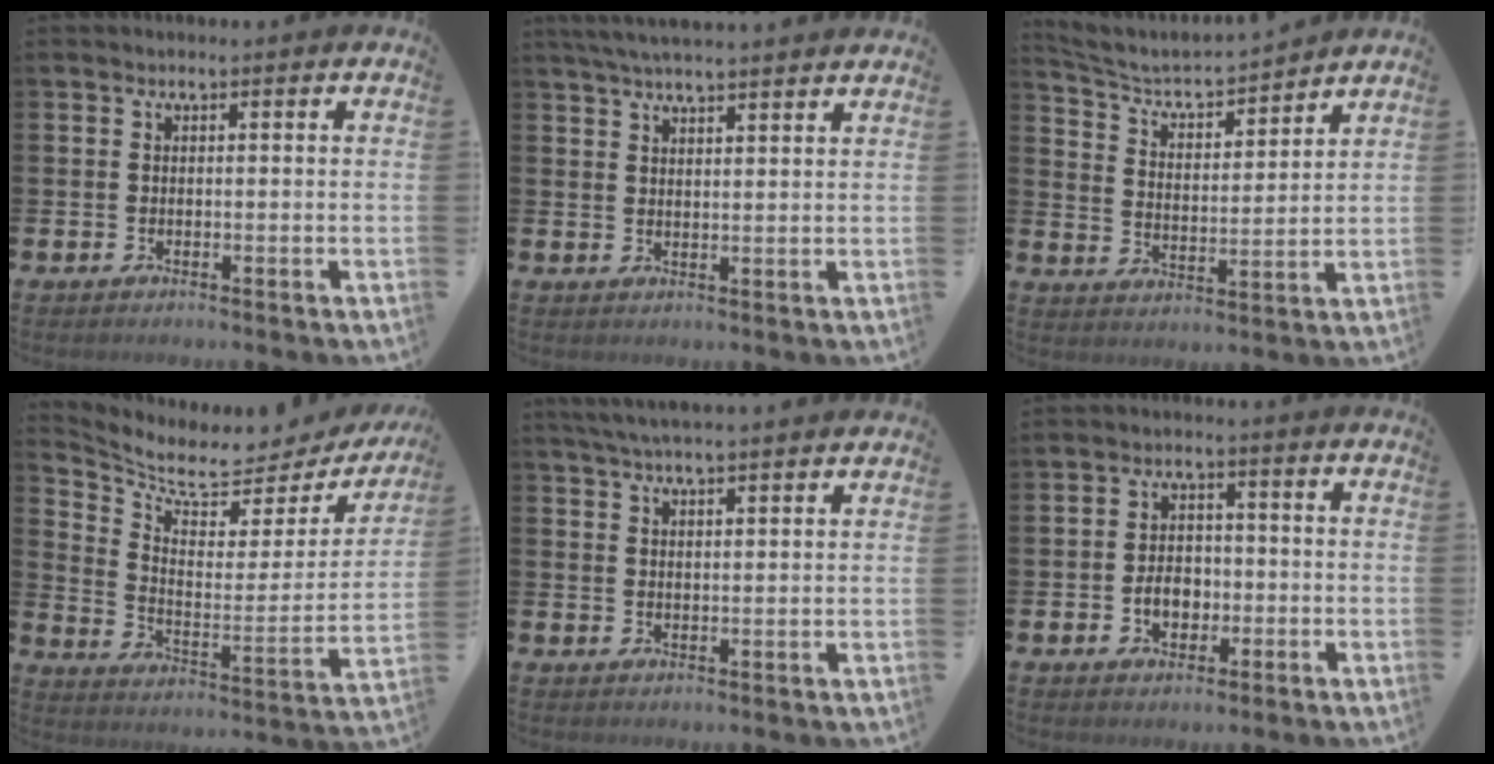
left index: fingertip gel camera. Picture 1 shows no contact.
{"total": 4.4, "force": [4.2, -0.1, 1.2], "torque": [-0.030, -0.013, 0.076]}
{"total": 4.4, "force": [4.1, 0.9, 1.1], "torque": [-0.049, -0.038, 0.064]}
{"total": 6.3, "force": [5.5, 2.2, 2.1], "torque": [-0.069, -0.055, 0.088]}
{"total": 4.5, "force": [4.4, -0.3, 1.0], "torque": [-0.035, -0.012, 0.080]}
{"total": 3.9, "force": [-1.2, 2.7, 2.4], "torque": [-0.030, -0.003, -0.030]}